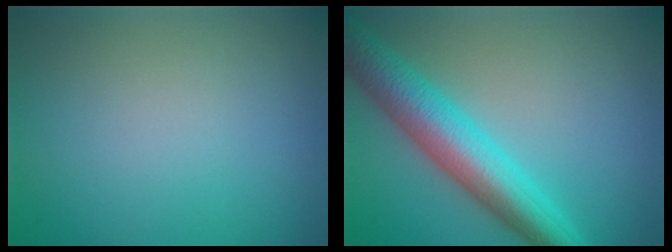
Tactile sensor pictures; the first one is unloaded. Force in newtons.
{"total": 7.0, "press": 7.0, "slide": 0.1}